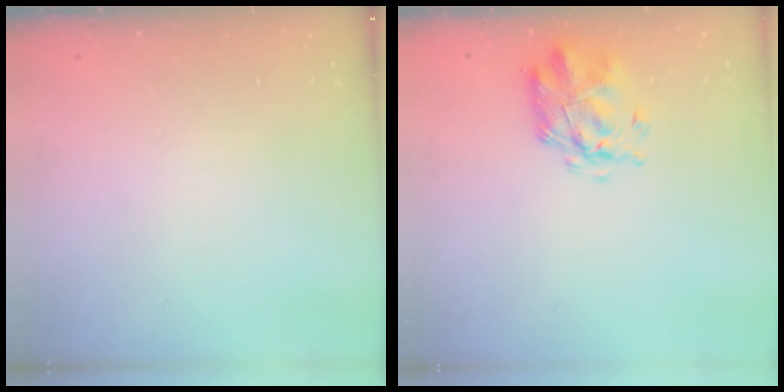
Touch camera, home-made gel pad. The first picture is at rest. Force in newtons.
{"total": 3.0, "press": 2.8, "slide": 1.0}